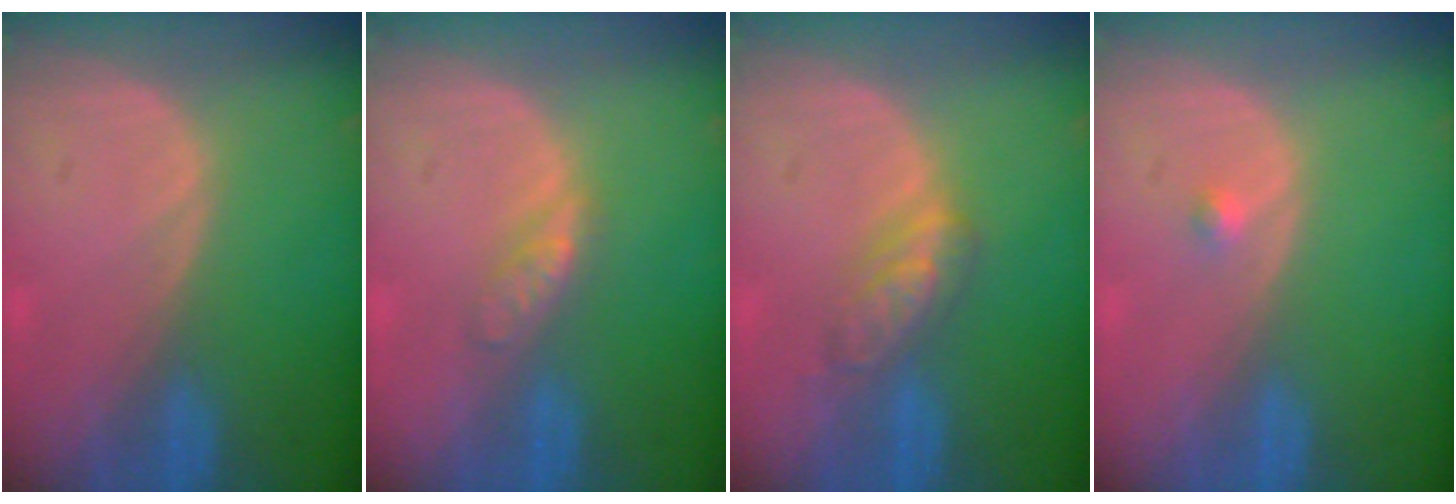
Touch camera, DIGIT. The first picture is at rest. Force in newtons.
{"total": 2.7, "press": 2.7, "slide": 0.3}
{"total": 4.6, "press": 4.5, "slide": 1.3}
{"total": 0.9, "press": 0.7, "slide": 0.6}